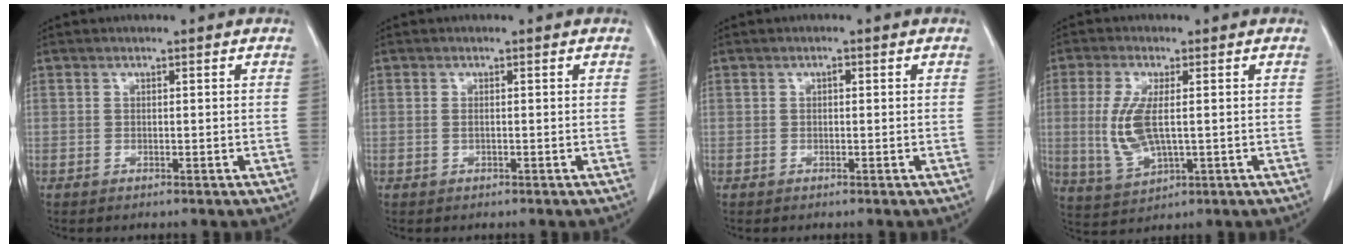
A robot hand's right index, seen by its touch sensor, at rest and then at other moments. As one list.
[{"total": 0.5, "force": [-0.1, 0.2, 0.5], "torque": [-0.013, 0.000, -0.001]}, {"total": 0.6, "force": [0.1, 0.3, 0.4], "torque": [-0.007, 0.002, 0.001]}, {"total": 7.8, "force": [0.0, 2.6, 7.3], "torque": [-0.173, -0.010, 0.007]}]